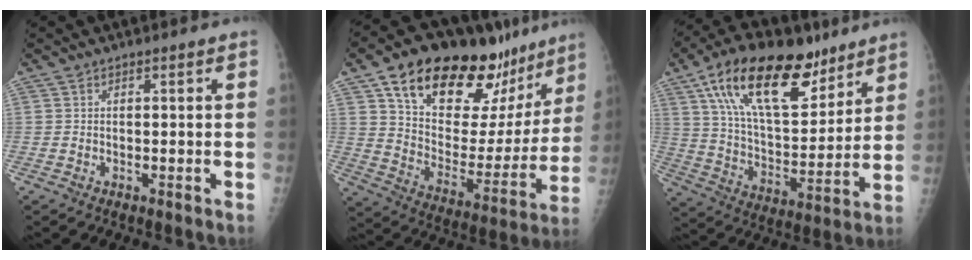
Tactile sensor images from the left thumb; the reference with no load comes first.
{"total": 28.5, "force": [18.2, 14.2, 16.7], "torque": [-0.211, -0.051, 0.285]}
{"total": 23.8, "force": [13.9, 11.1, 15.7], "torque": [-0.237, -0.040, 0.245]}